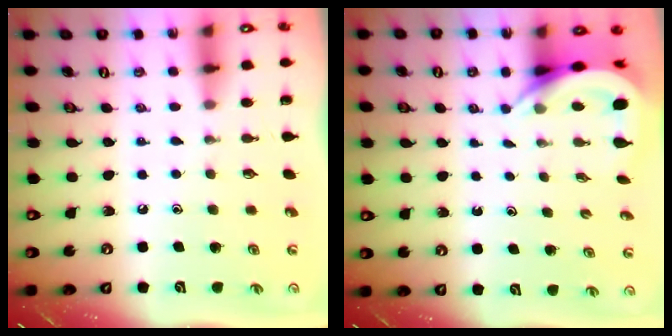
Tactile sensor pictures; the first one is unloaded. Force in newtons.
{"total": 6.2, "press": 6.2, "slide": 0.4}